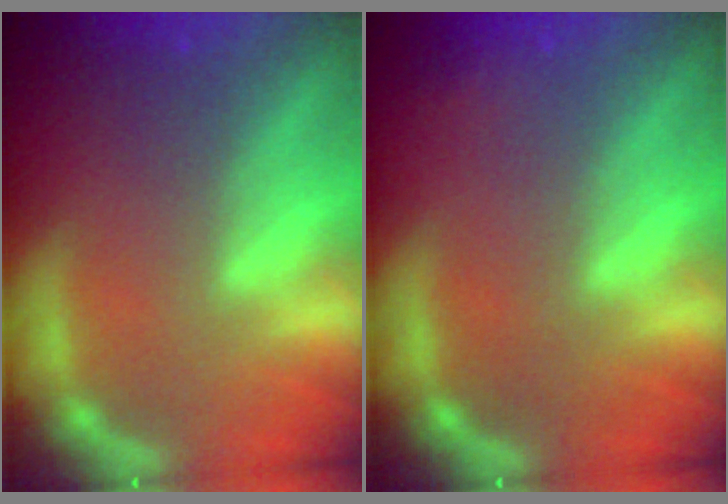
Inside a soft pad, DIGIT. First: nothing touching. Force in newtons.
{"total": 0.9}